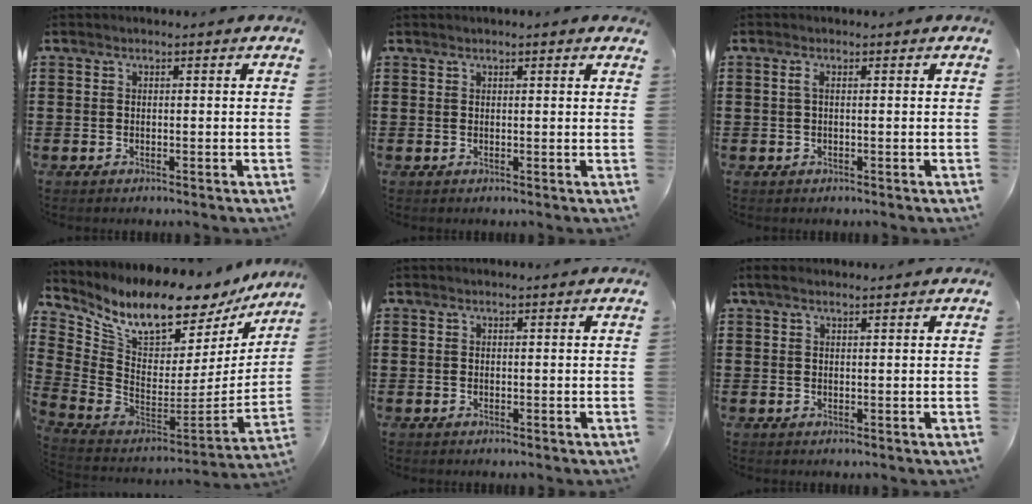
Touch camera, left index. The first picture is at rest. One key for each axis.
{"total": 0.8, "fx": 0.6, "fy": 0.0, "fz": 0.5, "tx": -0.011, "ty": 0.001, "tz": 0.012}
{"total": 1.2, "fx": 0.0, "fy": 0.3, "fz": 1.2, "tx": -0.024, "ty": 0.000, "tz": 0.000}
{"total": 9.9, "fx": 8.0, "fy": 2.9, "fz": 5.0, "tx": -0.117, "ty": -0.076, "tz": 0.135}
{"total": 0.0}
{"total": 1.3, "fx": 0.9, "fy": 0.2, "fz": 0.9, "tx": -0.019, "ty": 0.001, "tz": 0.016}